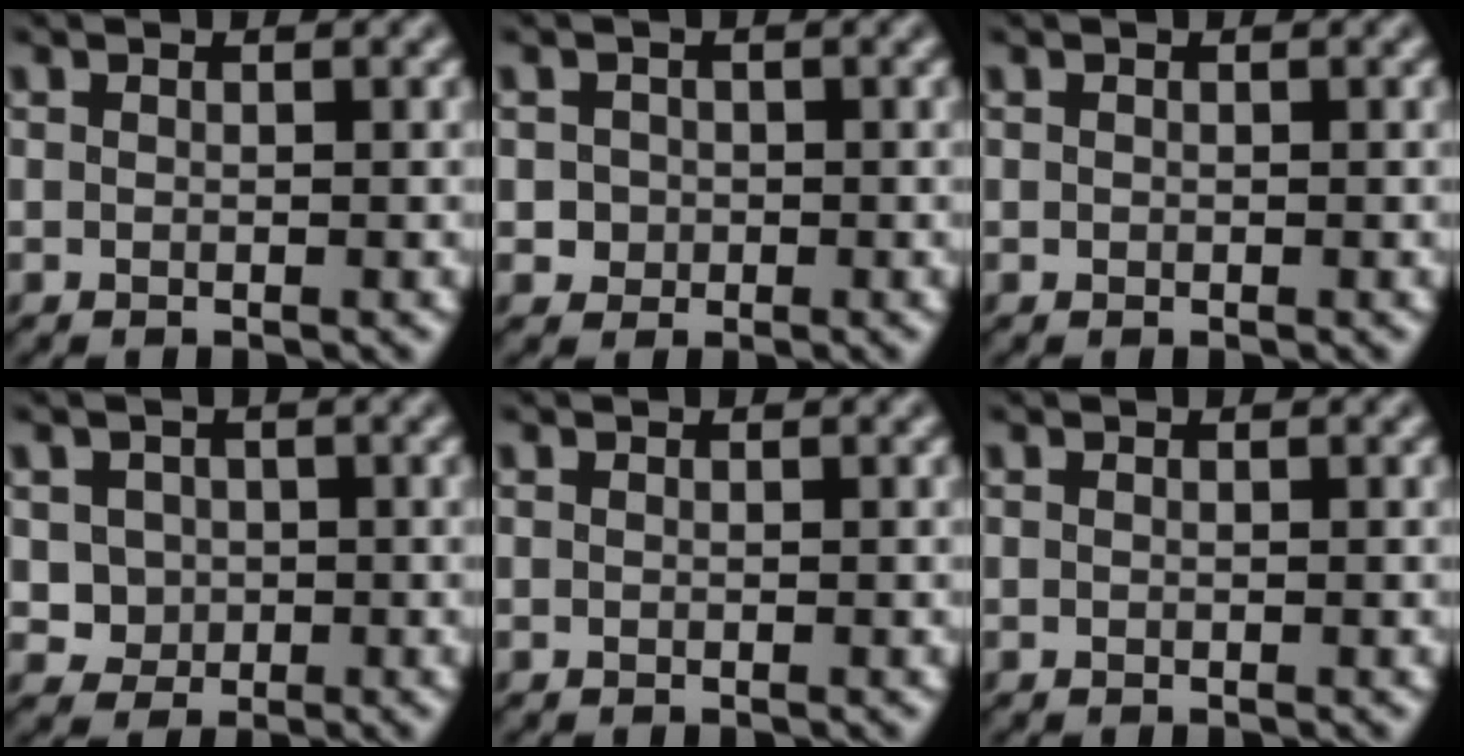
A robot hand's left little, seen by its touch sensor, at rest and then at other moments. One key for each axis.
{"total": 1.4, "fx": -0.1, "fy": 1.4, "fz": 0.3, "tx": 0.001, "ty": -0.002, "tz": 0.008}
{"total": 0.0}
{"total": 2.5, "fx": 0.3, "fy": 2.3, "fz": 0.9, "tx": -0.020, "ty": -0.005, "tz": 0.017}
{"total": 0.0}
{"total": 0.0}